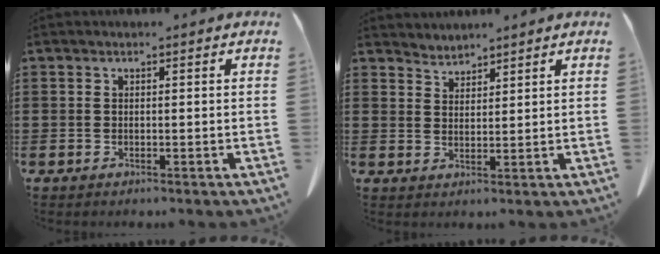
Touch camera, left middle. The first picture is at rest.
{"total": 2.4, "force": [2.4, 0.2, -0.4], "torque": [0.000, -0.008, 0.046]}